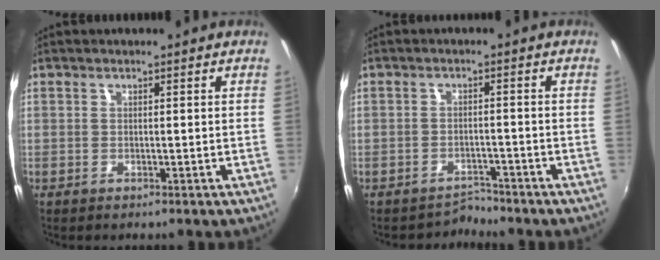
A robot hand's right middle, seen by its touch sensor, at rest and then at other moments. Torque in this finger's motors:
{"motor_torque": [-0.79, -0.02, -0.16, -0.11]}